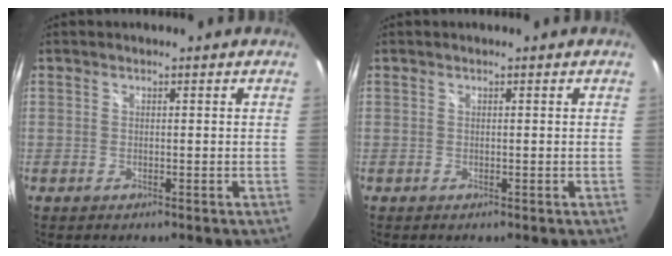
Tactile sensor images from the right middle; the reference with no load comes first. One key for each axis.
{"total": 0.0}